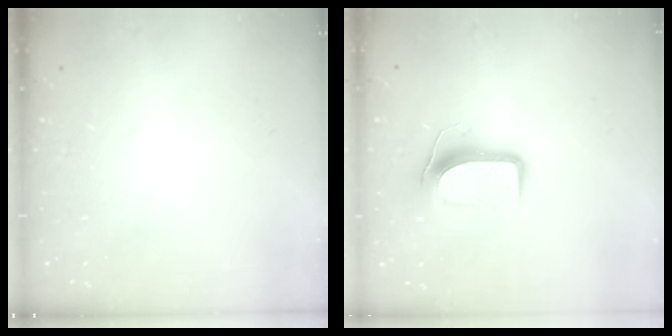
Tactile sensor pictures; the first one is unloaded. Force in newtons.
{"total": 8.8, "press": 8.8, "slide": 0.6}